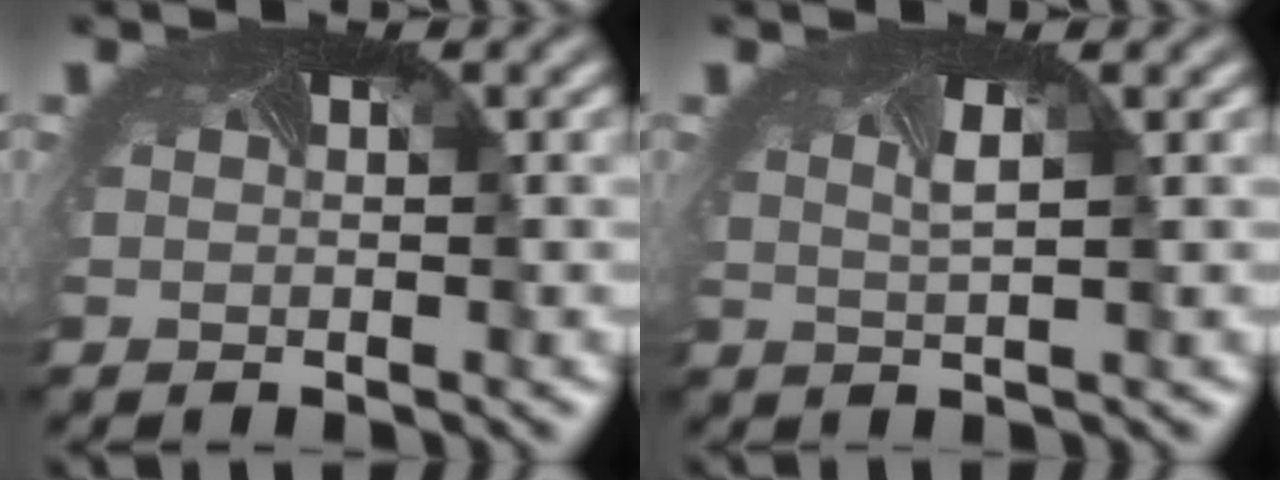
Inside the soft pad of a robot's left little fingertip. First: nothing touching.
{"total": 1.0, "force": [0.2, 0.1, 1.0], "torque": [-0.023, -0.007, 0.008]}